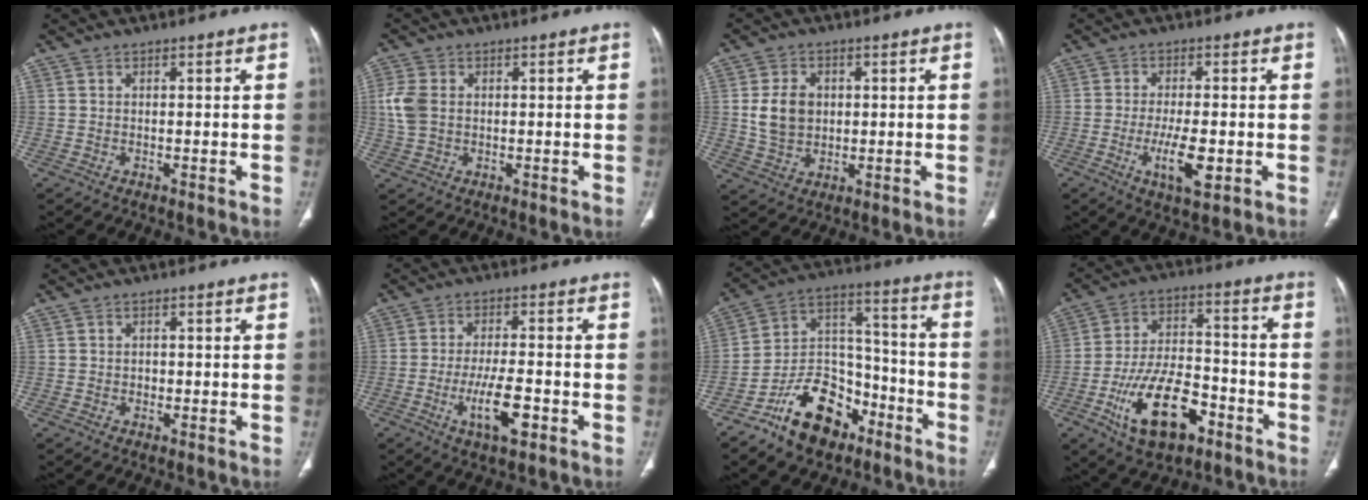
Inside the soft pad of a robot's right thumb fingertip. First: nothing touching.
{"total": 5.4, "force": [0.5, 3.9, 3.6], "torque": [-0.089, 0.006, 0.010]}
{"total": 7.6, "force": [0.9, 5.9, 4.6], "torque": [-0.068, -0.003, 0.022]}
{"total": 7.9, "force": [-2.2, 2.8, 7.1], "torque": [-0.125, -0.008, -0.035]}
{"total": 1.2, "force": [-0.2, 1.1, 0.6], "torque": [-0.003, 0.004, -0.004]}
{"total": 8.6, "force": [-3.3, 2.8, 7.4], "torque": [-0.136, 0.007, -0.057]}
{"total": 16.9, "force": [-10.4, 10.3, 8.6], "torque": [-0.101, 0.090, -0.182]}
{"total": 17.1, "force": [-8.0, 8.8, 12.3], "torque": [-0.203, 0.045, -0.132]}